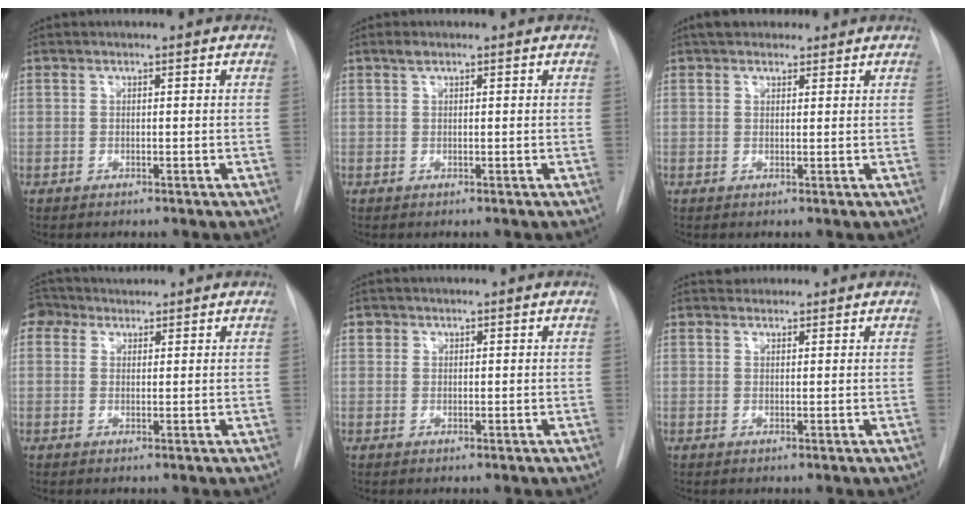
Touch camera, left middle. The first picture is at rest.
{"total": 0.9, "force": [0.6, 0.3, 0.5], "torque": [-0.010, 0.008, 0.011]}
{"total": 4.8, "force": [3.9, 2.3, 1.6], "torque": [-0.014, 0.024, 0.062]}
{"total": 3.0, "force": [2.5, 1.7, -0.1], "torque": [-0.001, 0.025, 0.044]}
{"total": 0.9, "force": [0.4, 0.8, 0.0], "torque": [0.010, 0.003, 0.003]}
{"total": 1.6, "force": [1.4, 0.7, -0.2], "torque": [0.003, 0.010, 0.021]}